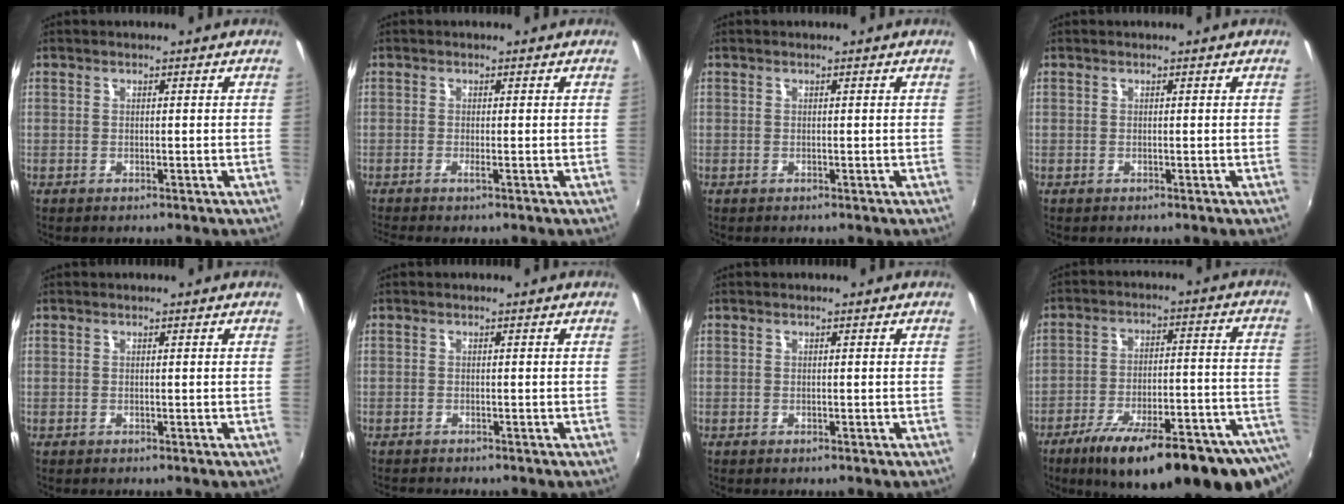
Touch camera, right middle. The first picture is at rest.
{"total": 1.3, "force": [-0.8, -0.4, 0.9], "torque": [-0.023, -0.001, -0.019]}
{"total": 0.0}
{"total": 0.0}
{"total": 0.0}
{"total": 1.7, "force": [-1.6, 0.3, 0.5], "torque": [-0.012, -0.011, -0.027]}
{"total": 0.0}
{"total": 27.6, "force": [-19.8, 5.5, 18.5], "torque": [-0.255, -0.049, -0.269]}